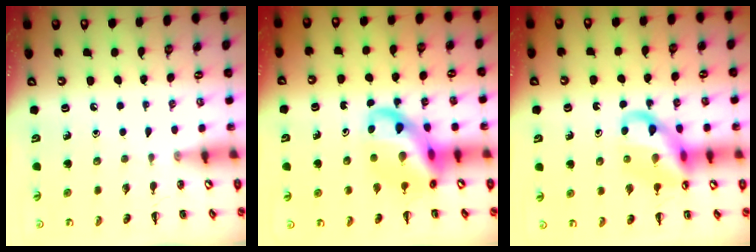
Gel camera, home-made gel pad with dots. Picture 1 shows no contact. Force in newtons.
{"total": 13.2, "press": 12.8, "slide": 3.4}
{"total": 13.1, "press": 12.9, "slide": 2.3}